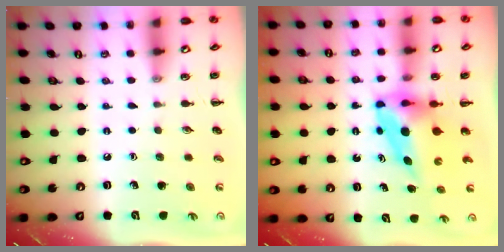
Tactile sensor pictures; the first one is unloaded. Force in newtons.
{"total": 6.5, "press": 6.3, "slide": 1.6}